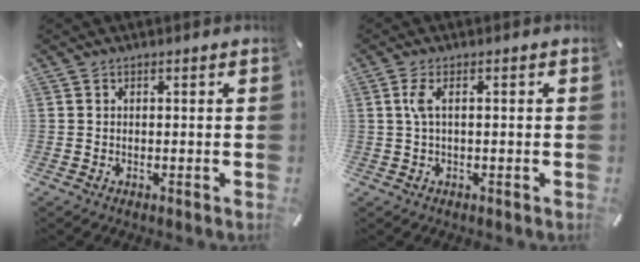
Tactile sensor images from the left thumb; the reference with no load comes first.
{"total": 3.6, "force": [0.2, 0.9, 3.5], "torque": [-0.073, 0.000, -0.001]}